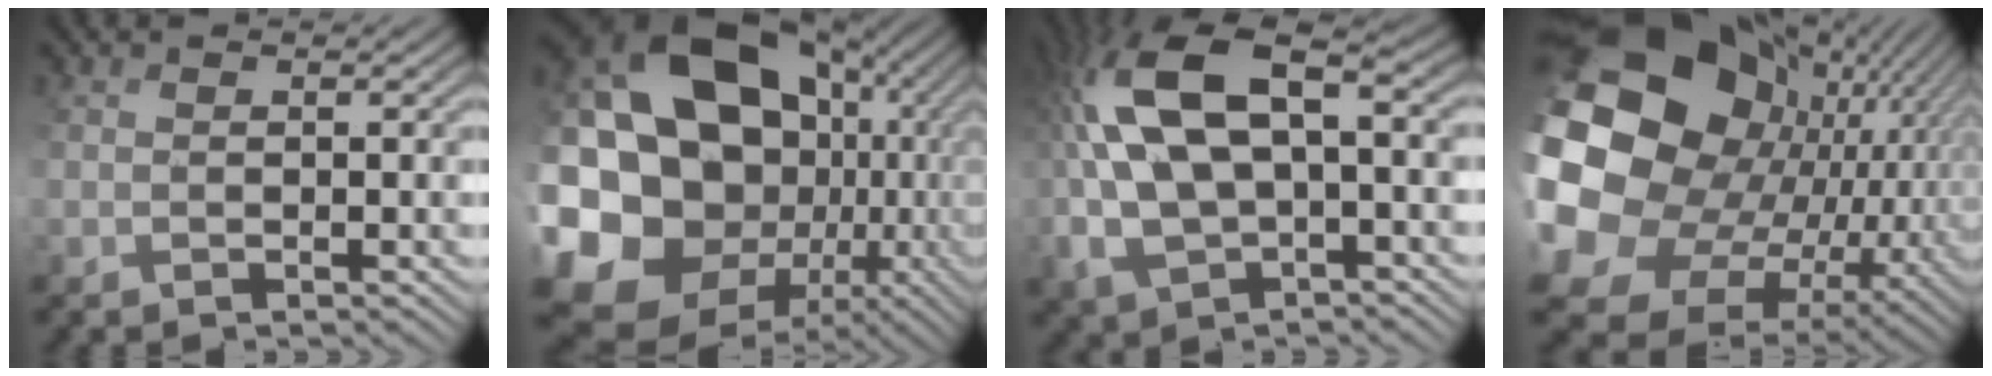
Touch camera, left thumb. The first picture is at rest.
{"total": 24.1, "force": [0.8, 20.5, 12.6], "torque": [-0.313, -0.033, 0.019]}
{"total": 12.1, "force": [1.2, 5.4, 10.7], "torque": [-0.252, 0.014, 0.023]}
{"total": 21.2, "force": [0.3, 17.4, 12.0], "torque": [-0.299, -0.036, 0.018]}